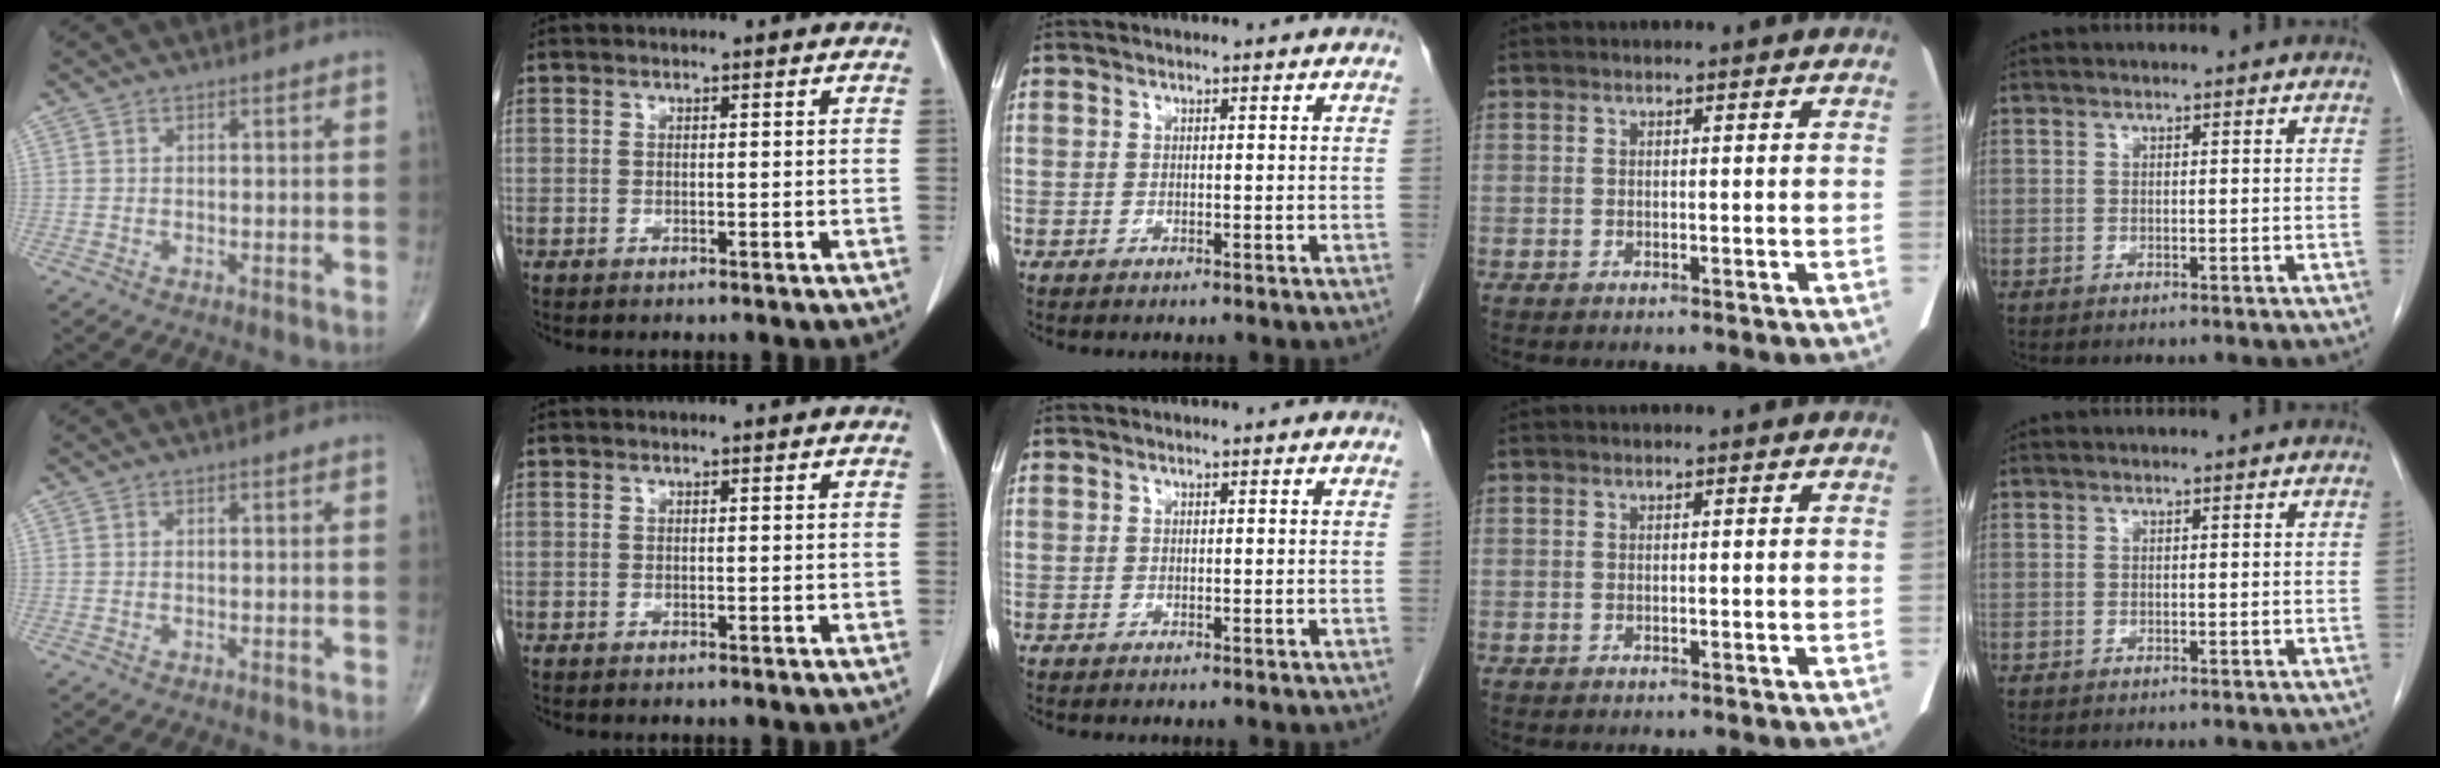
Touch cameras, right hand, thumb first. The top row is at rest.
{}